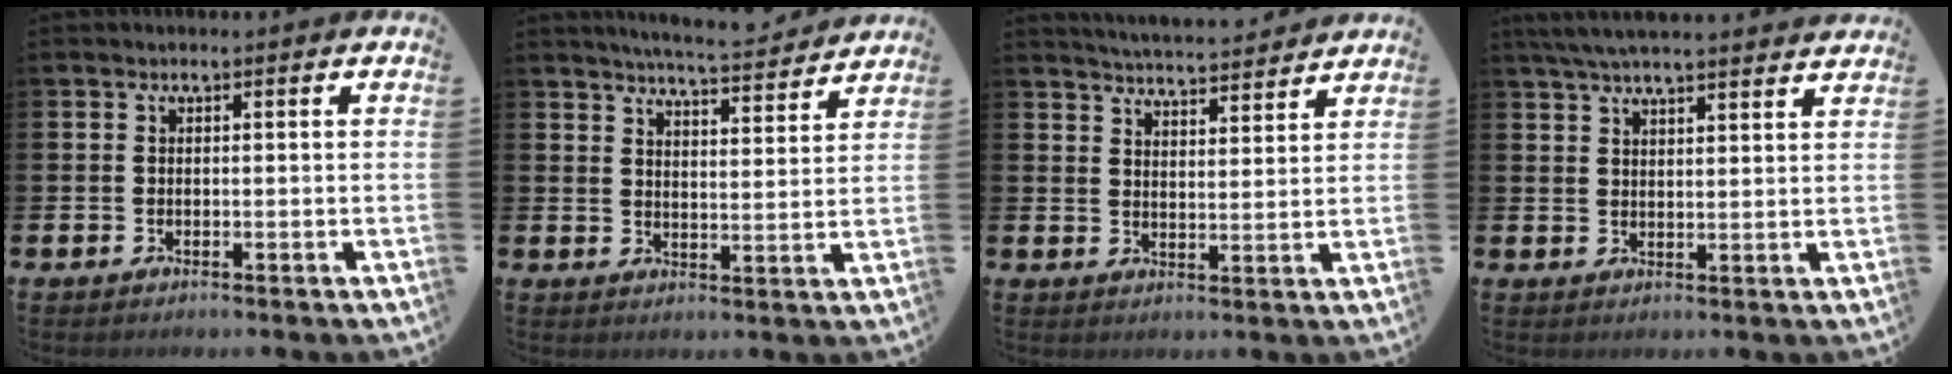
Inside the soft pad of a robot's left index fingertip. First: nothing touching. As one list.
[{"total": 5.9, "force": [5.9, -0.2, 1.0], "torque": [-0.022, -0.042, 0.100]}, {"total": 5.2, "force": [5.2, 0.1, 0.3], "torque": [-0.014, -0.036, 0.092]}, {"total": 5.5, "force": [5.2, 0.3, 1.8], "torque": [-0.050, -0.016, 0.096]}]